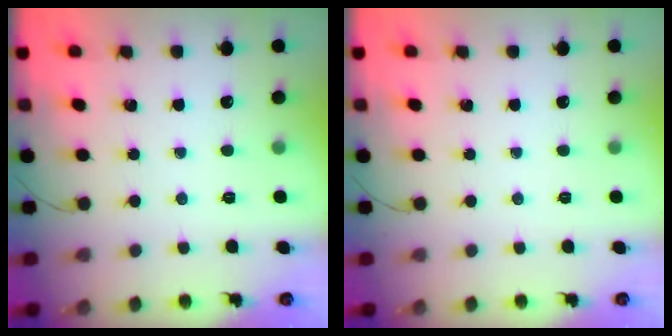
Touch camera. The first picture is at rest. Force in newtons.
{"total": 0.0}